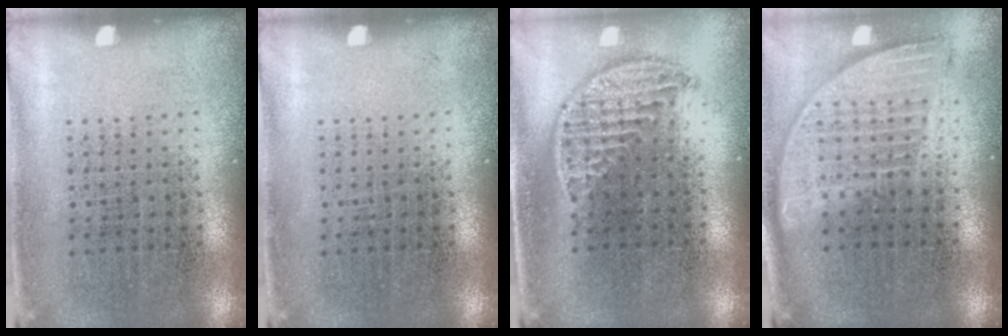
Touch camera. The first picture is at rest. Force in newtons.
{"total": 0.0}
{"total": 1.3, "press": 1.2, "slide": 0.7}
{"total": 1.8, "press": 1.5, "slide": 1.0}